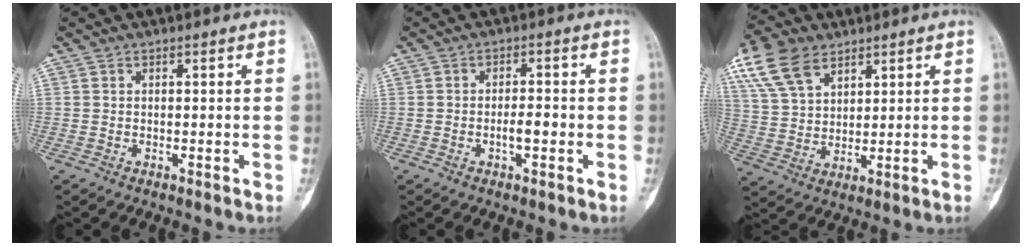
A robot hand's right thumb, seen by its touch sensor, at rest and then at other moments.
{"total": 3.1, "force": [-0.9, 1.1, 2.7], "torque": [-0.042, 0.008, -0.017]}
{"total": 12.4, "force": [7.2, 7.2, 7.0], "torque": [-0.131, -0.010, 0.146]}